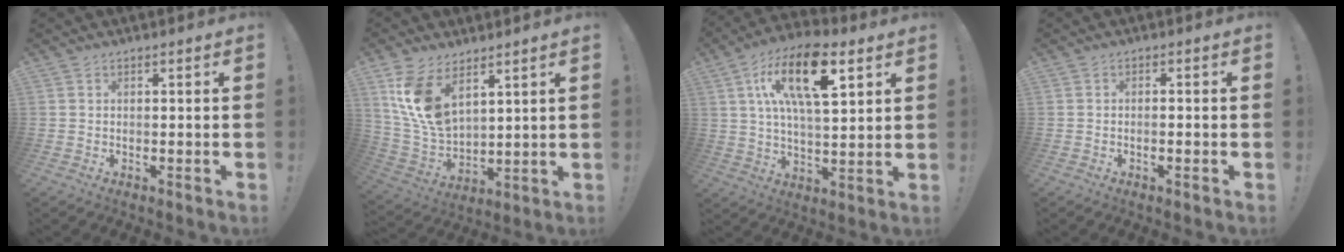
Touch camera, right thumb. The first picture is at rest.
{"total": 12.9, "force": [7.4, 7.2, 7.8], "torque": [-0.172, -0.041, 0.144]}
{"total": 19.0, "force": [7.7, 7.9, 15.4], "torque": [-0.267, -0.009, 0.125]}
{"total": 1.2, "force": [-0.7, 0.0, 0.9], "torque": [-0.018, 0.001, -0.012]}